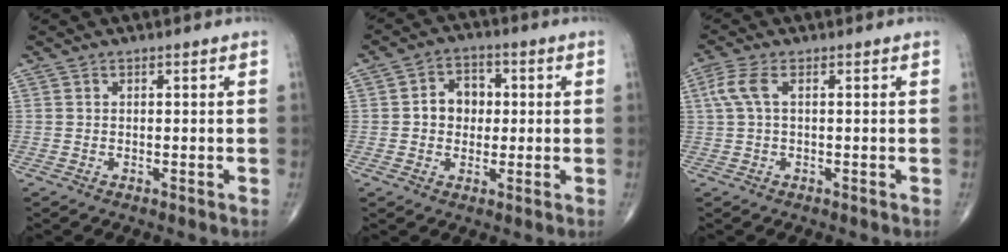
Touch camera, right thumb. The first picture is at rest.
{"total": 6.3, "force": [0.3, 5.2, 3.7], "torque": [-0.028, 0.014, -0.002]}
{"total": 4.0, "force": [0.8, 1.5, 3.6], "torque": [-0.108, 0.016, 0.017]}